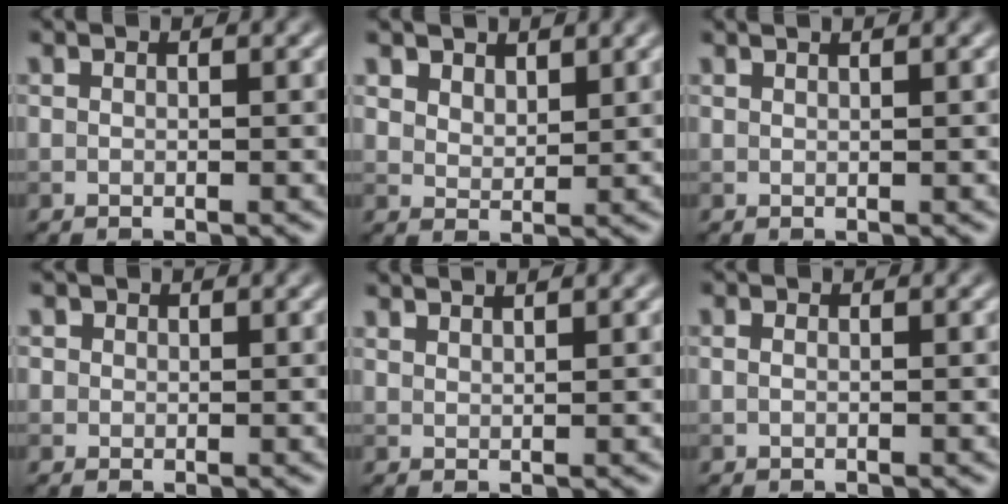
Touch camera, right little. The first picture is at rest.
{"total": 2.7, "force": [2.2, 1.4, 0.9], "torque": [-0.027, -0.007, 0.046]}
{"total": 1.6, "force": [1.2, 0.6, 1.0], "torque": [0.000, -0.004, 0.002]}
{"total": 1.0, "force": [0.4, 0.9, 0.1], "torque": [0.004, -0.003, 0.002]}
{"total": 2.2, "force": [1.9, 0.6, 0.9], "torque": [0.004, 0.002, 0.011]}
{"total": 0.6, "force": [0.0, 0.3, 0.5], "torque": [-0.012, -0.003, 0.000]}